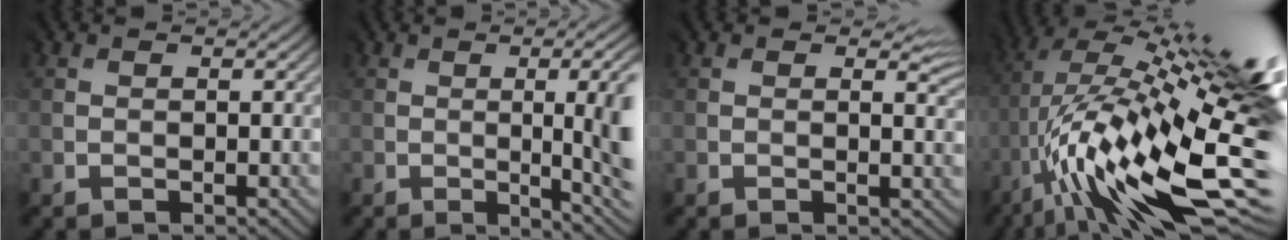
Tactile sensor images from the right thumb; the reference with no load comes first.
{"total": 8.7, "force": [-0.8, 2.8, 8.2], "torque": [-0.086, 0.008, -0.009]}
{"total": 3.7, "force": [0.8, 1.6, 3.3], "torque": [-0.043, -0.005, 0.013]}
{"total": 17.4, "force": [-1.8, 5.0, 16.6], "torque": [-0.280, 0.003, -0.015]}